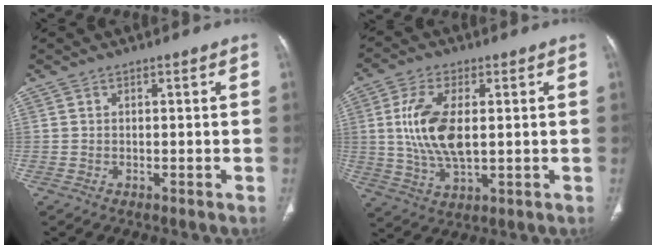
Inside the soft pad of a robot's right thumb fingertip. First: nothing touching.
{"total": 11.9, "force": [1.3, 5.7, 10.4], "torque": [-0.215, -0.008, 0.030]}